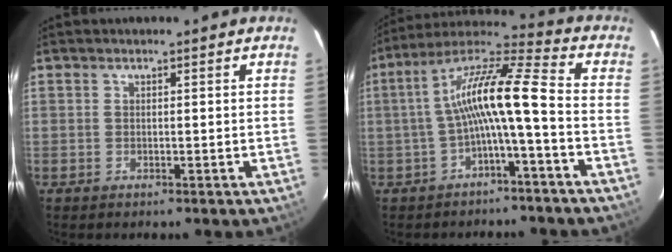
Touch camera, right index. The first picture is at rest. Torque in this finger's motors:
{"motor_torque": [1.52, -0.25, 0.97, 0.21]}